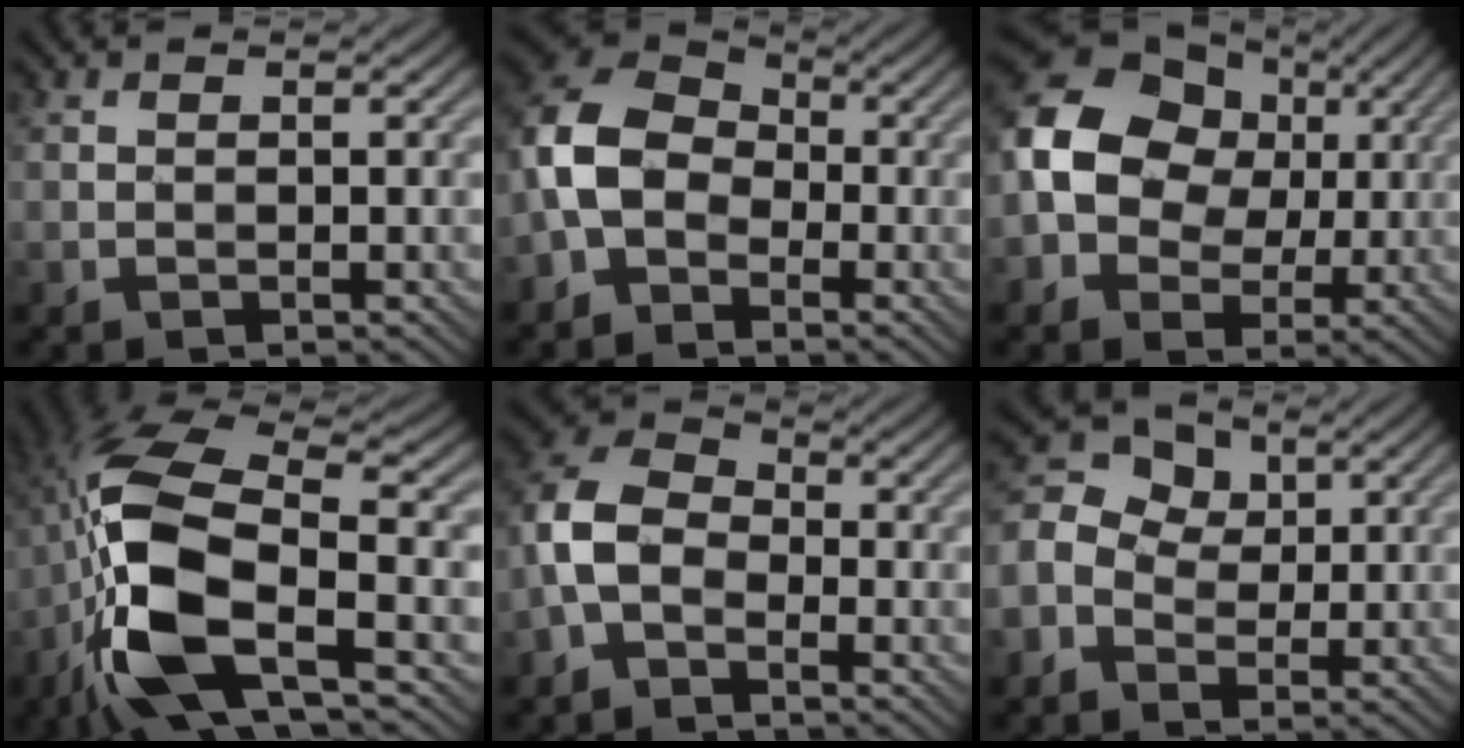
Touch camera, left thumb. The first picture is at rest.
{"total": 8.6, "force": [-2.4, 6.3, 5.4], "torque": [-0.137, 0.008, -0.069]}
{"total": 12.5, "force": [1.0, 10.1, 7.3], "torque": [-0.174, 0.007, 0.002]}
{"total": 13.7, "force": [-4.3, 5.2, 11.9], "torque": [-0.280, -0.006, -0.088]}
{"total": 6.8, "force": [-2.5, 4.5, 4.5], "torque": [-0.112, 0.011, -0.066]}
{"total": 7.5, "force": [-0.4, 6.0, 4.4], "torque": [-0.120, 0.015, -0.019]}